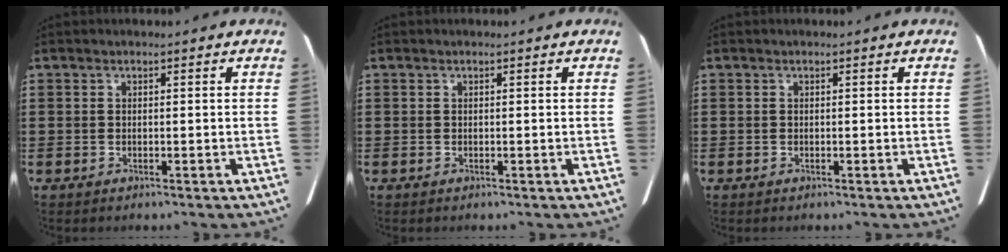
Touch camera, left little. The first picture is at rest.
{"total": 0.0}
{"total": 0.0}